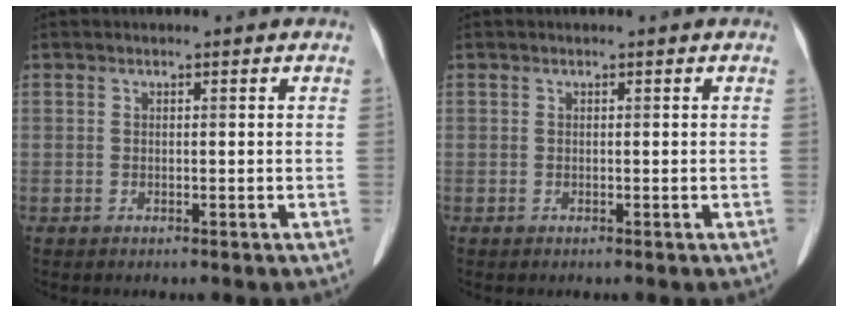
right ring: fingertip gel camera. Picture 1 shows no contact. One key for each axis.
{"total": 0.0}